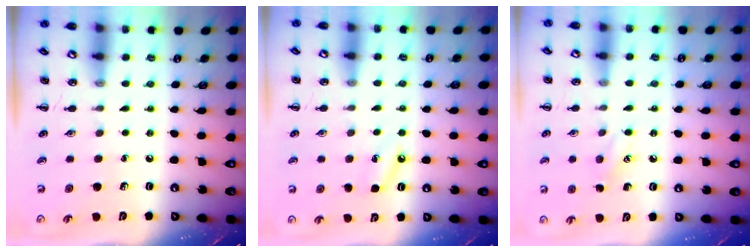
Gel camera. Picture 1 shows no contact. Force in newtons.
{"total": 4.3, "press": 4.0, "slide": 1.6}
{"total": 7.9, "press": 7.6, "slide": 1.9}